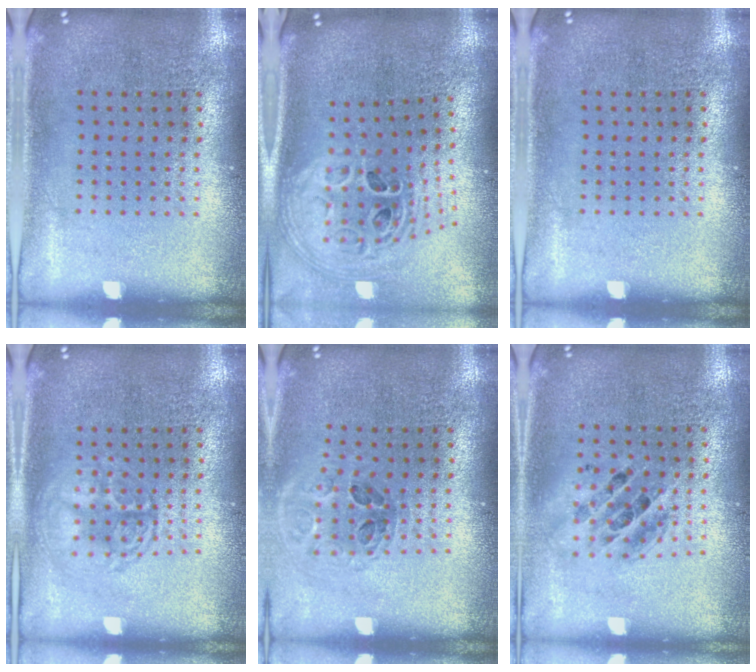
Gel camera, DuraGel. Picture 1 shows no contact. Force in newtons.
{"total": 2.5, "press": 1.8, "slide": 1.7}
{"total": 0.0}
{"total": 2.5, "press": 2.4, "slide": 0.3}
{"total": 0.9, "press": 0.9, "slide": 0.1}
{"total": 1.4, "press": 1.3, "slide": 0.7}